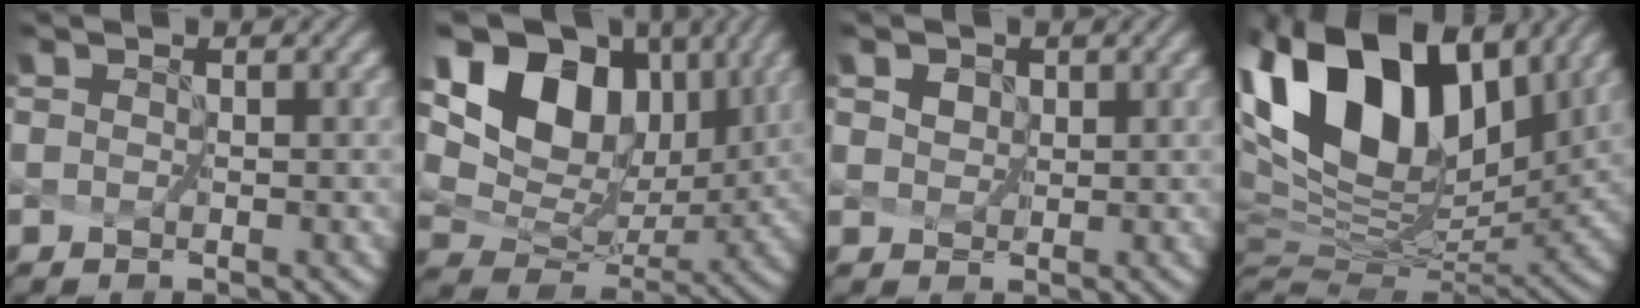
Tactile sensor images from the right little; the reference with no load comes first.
{"total": 12.1, "force": [5.9, 7.8, 7.1], "torque": [-0.145, 0.021, 0.119]}
{"total": 3.5, "force": [2.4, 2.0, 1.6], "torque": [-0.047, 0.005, 0.040]}
{"total": 15.7, "force": [7.7, 8.5, 10.6], "torque": [-0.228, 0.037, 0.146]}